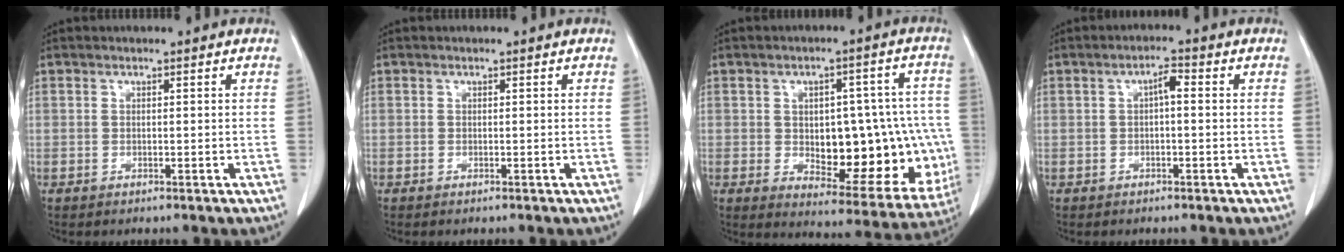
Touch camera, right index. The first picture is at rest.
{"total": 0.0}
{"total": 19.5, "force": [-2.1, 9.1, 17.1], "torque": [-0.185, 0.025, 0.006]}
{"total": 2.4, "force": [0.2, 0.7, 2.3], "torque": [-0.038, 0.008, 0.003]}